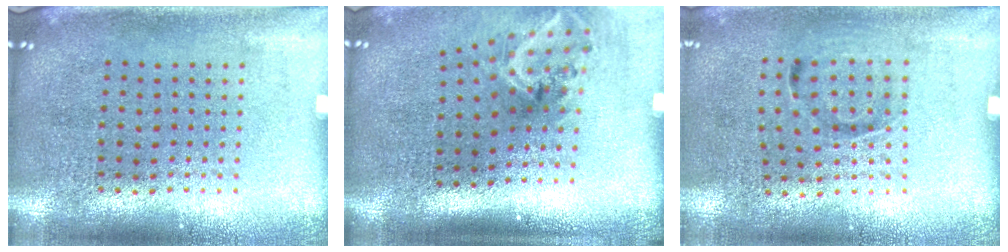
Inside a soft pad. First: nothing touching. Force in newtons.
{"total": 2.1, "press": 1.3, "slide": 1.6}
{"total": 0.9, "press": 0.7, "slide": 0.6}